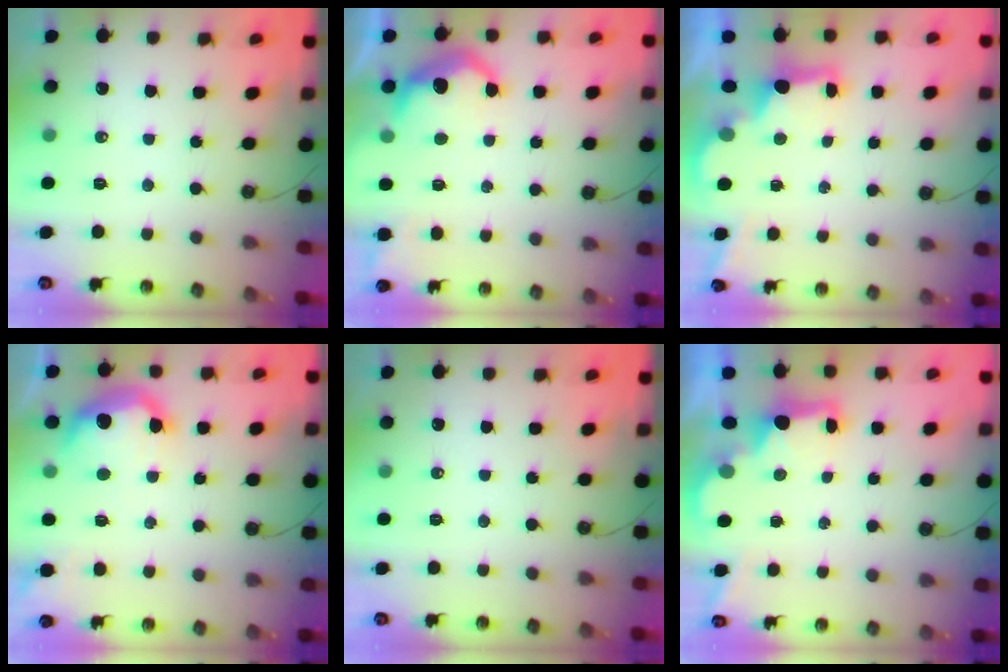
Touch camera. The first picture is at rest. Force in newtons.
{"total": 9.8, "press": 9.8, "slide": 0.7}
{"total": 2.5, "press": 2.4, "slide": 0.7}
{"total": 12.5, "press": 12.5, "slide": 0.8}
{"total": 0.0}
{"total": 2.2, "press": 2.1, "slide": 0.8}